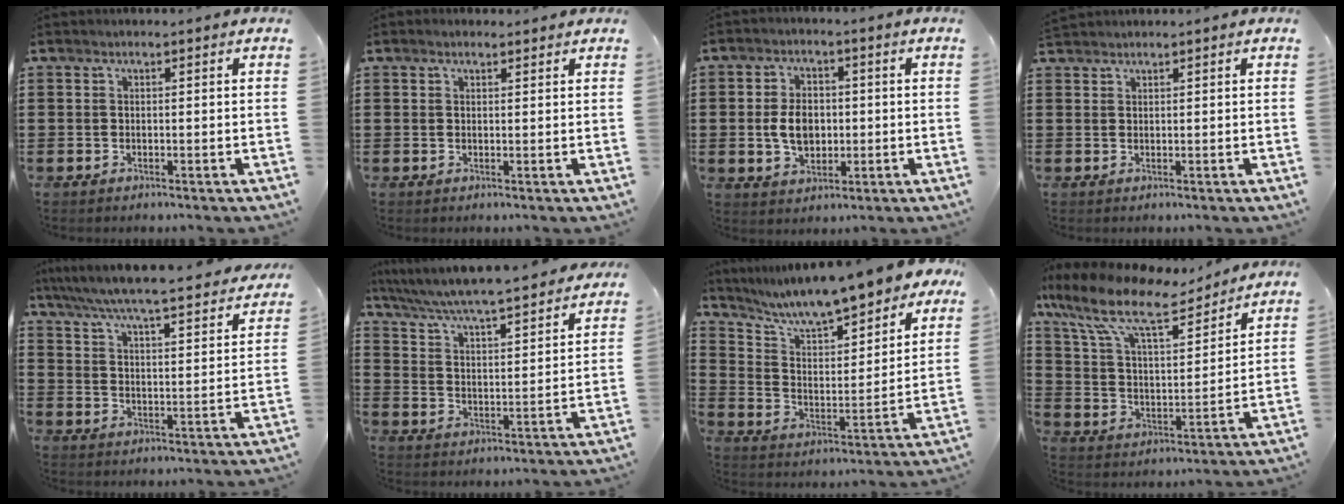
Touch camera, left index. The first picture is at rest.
{"total": 0.9, "force": [0.8, 0.3, 0.3], "torque": [-0.007, 0.002, 0.014]}
{"total": 5.9, "force": [-0.4, 3.9, 4.3], "torque": [-0.092, 0.004, -0.014]}
{"total": 1.1, "force": [1.1, 0.1, 0.1], "torque": [-0.005, 0.000, 0.022]}
{"total": 5.7, "force": [5.4, -0.4, 2.0], "torque": [-0.064, -0.042, 0.086]}
{"total": 4.6, "force": [4.4, -0.3, 1.2], "torque": [-0.047, -0.039, 0.067]}
{"total": 9.2, "force": [8.3, 0.2, 3.9], "torque": [-0.110, -0.052, 0.139]}
{"total": 11.4, "force": [8.7, 2.9, 6.8], "torque": [-0.162, -0.043, 0.150]}